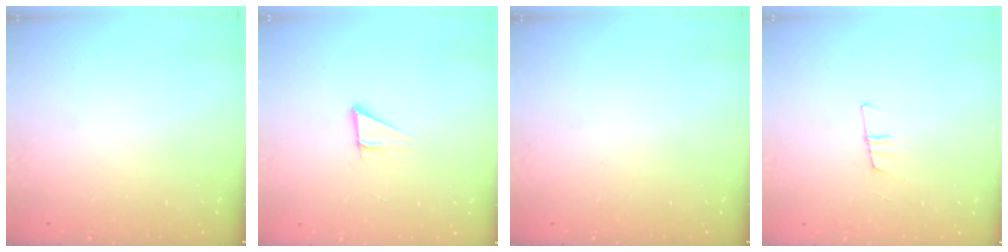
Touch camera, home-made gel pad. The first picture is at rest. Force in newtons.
{"total": 2.8, "press": 2.8, "slide": 0.1}
{"total": 0.0}
{"total": 6.4, "press": 5.7, "slide": 2.9}